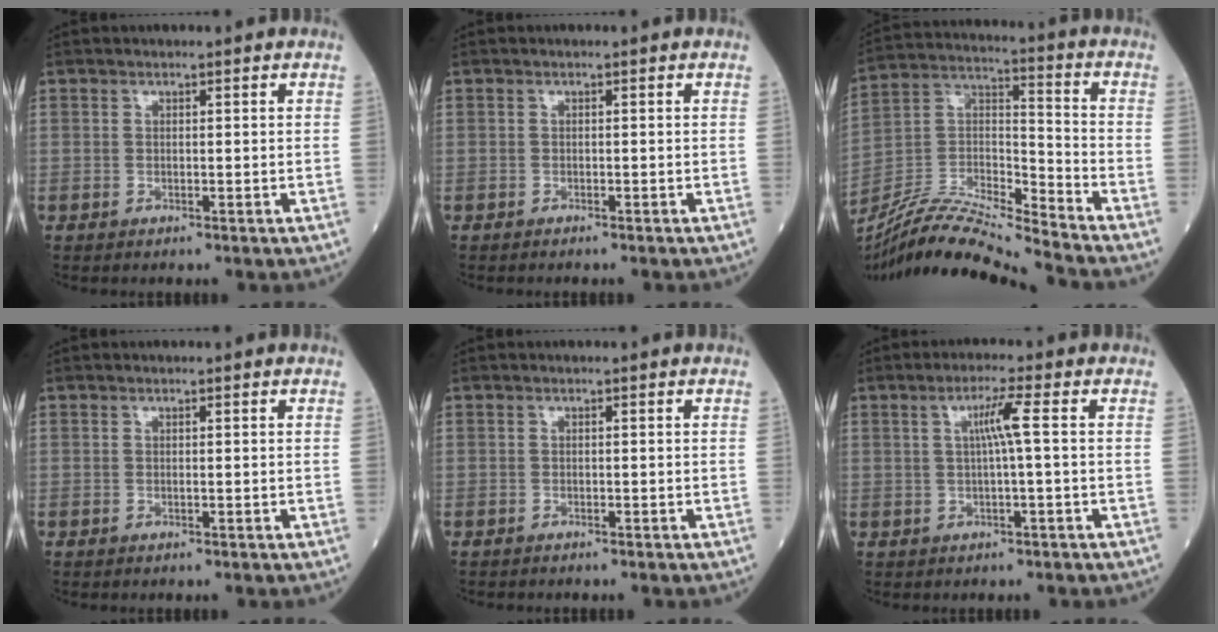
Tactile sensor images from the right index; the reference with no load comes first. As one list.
[{"total": 1.0, "force": [-0.9, 0.1, 0.4], "torque": [-0.004, 0.000, -0.012]}, {"total": 16.8, "force": [-15.7, -1.2, 5.7], "torque": [-0.104, 0.013, -0.294]}, {"total": 0.0}, {"total": 0.6, "force": [-0.6, 0.1, 0.1], "torque": [-0.003, -0.001, -0.011]}, {"total": 3.8, "force": [0.5, -0.7, 3.7], "torque": [-0.071, 0.006, 0.010]}]